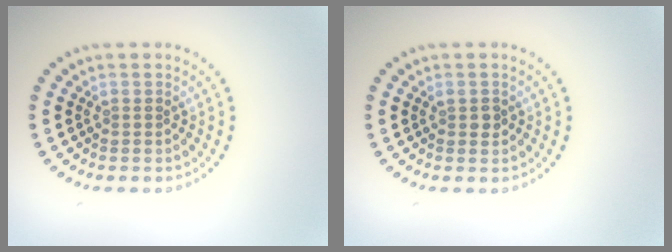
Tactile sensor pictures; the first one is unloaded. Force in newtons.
{"total": 1.0, "press": 1.0, "slide": 0.2}